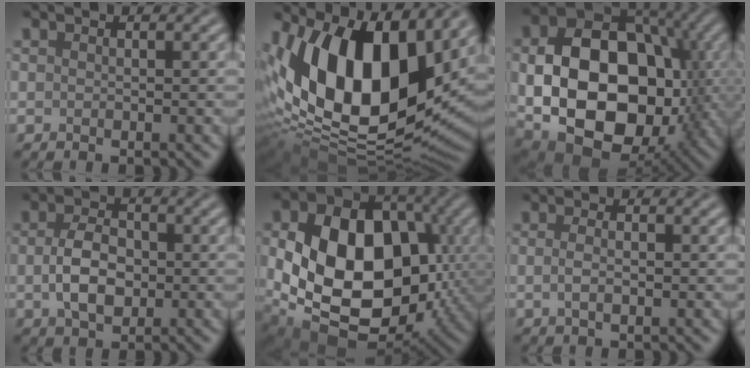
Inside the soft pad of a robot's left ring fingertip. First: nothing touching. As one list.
[{"total": 18.3, "force": [5.3, 10.2, 14.2], "torque": [-0.257, 0.017, 0.078]}, {"total": 16.3, "force": [-1.2, 11.5, 11.5], "torque": [-0.177, -0.018, -0.016]}, {"total": 4.3, "force": [-0.3, 2.8, 3.2], "torque": [-0.065, 0.002, -0.009]}, {"total": 16.4, "force": [-0.6, 11.5, 11.7], "torque": [-0.199, -0.017, -0.012]}, {"total": 1.7, "force": [-0.2, 0.7, 1.5], "torque": [-0.035, -0.002, -0.004]}]